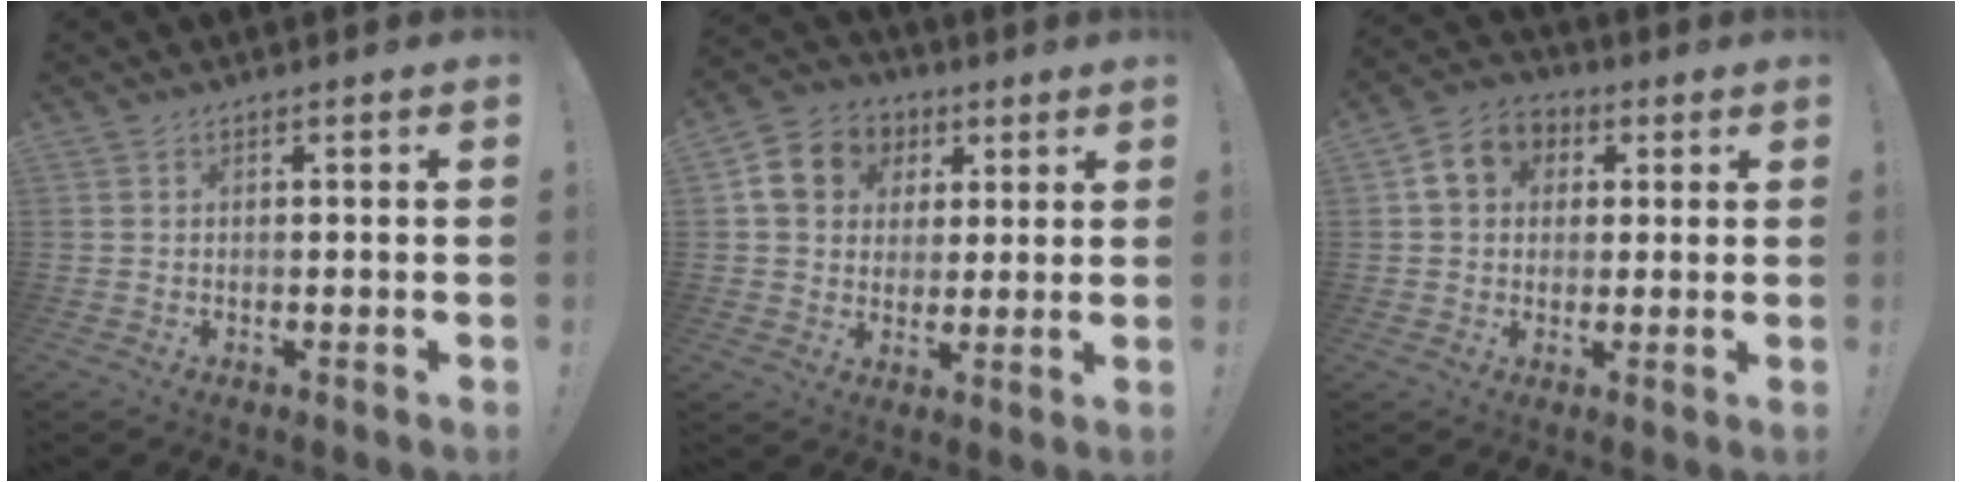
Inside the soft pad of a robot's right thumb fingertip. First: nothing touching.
{"total": 11.8, "force": [3.9, 9.9, 5.0], "torque": [-0.068, -0.007, 0.079]}
{"total": 9.6, "force": [2.5, 8.0, 4.7], "torque": [-0.062, 0.006, 0.053]}